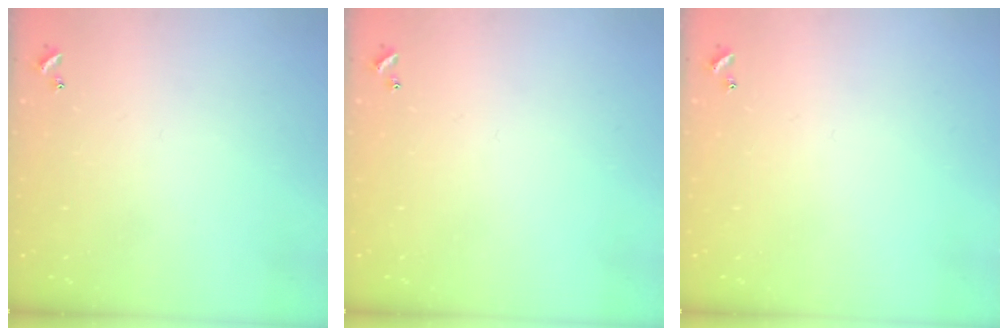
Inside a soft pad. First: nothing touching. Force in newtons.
{"total": 0.0}
{"total": 0.0}